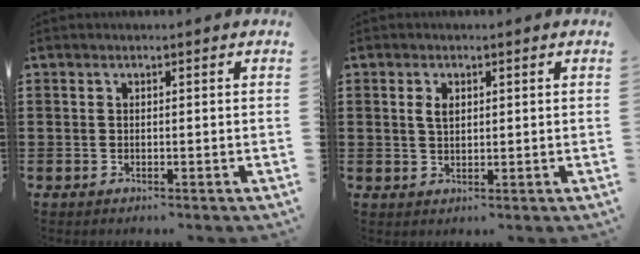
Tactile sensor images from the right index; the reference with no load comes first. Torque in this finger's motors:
{"motor_torque": [0.04, 0.04, 0.02, 0.04]}